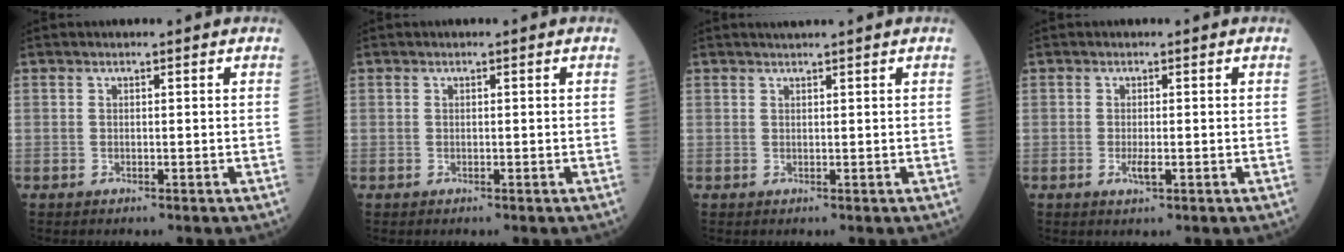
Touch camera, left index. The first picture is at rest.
{"total": 0.0}
{"total": 2.0, "force": [1.8, -0.5, 0.8], "torque": [-0.006, 0.013, 0.034]}
{"total": 1.6, "force": [-0.5, 0.3, 1.5], "torque": [-0.034, -0.004, -0.007]}